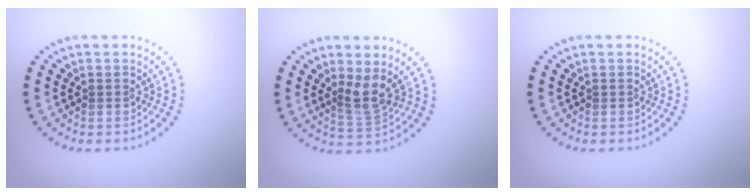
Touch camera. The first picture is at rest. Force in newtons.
{"total": 2.5, "press": 1.9, "slide": 1.6}
{"total": 0.0}